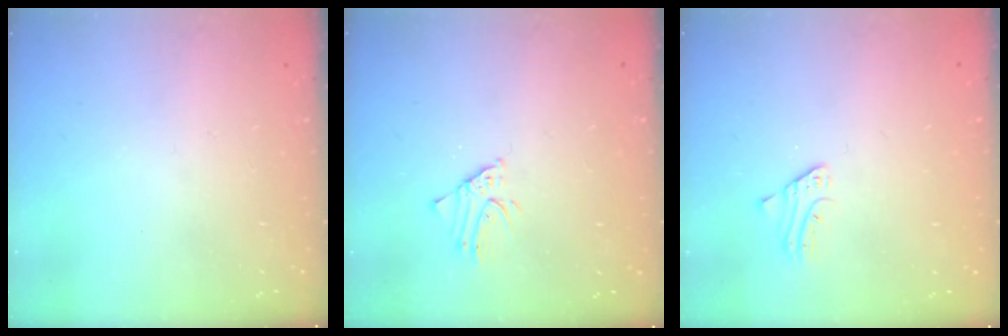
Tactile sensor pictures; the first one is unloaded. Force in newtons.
{"total": 1.9, "press": 1.9, "slide": 0.1}
{"total": 1.7, "press": 1.7, "slide": 0.2}